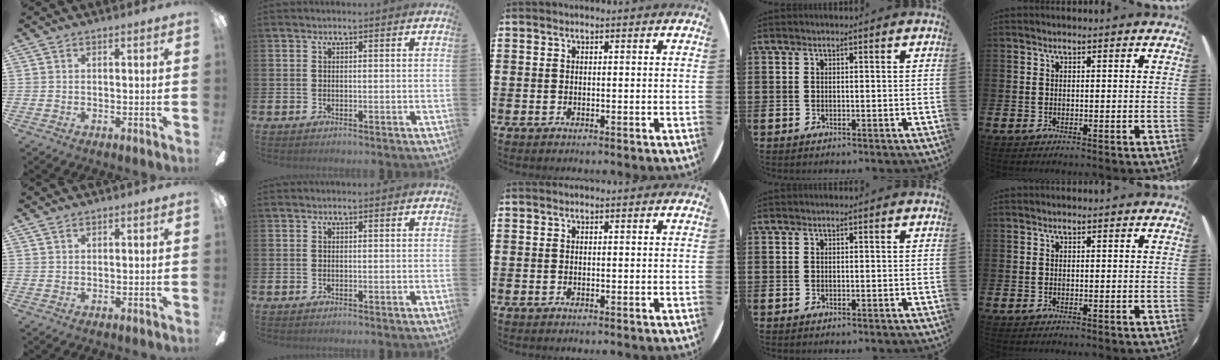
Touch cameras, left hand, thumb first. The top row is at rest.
{"thumb": {"total": 1.2, "force": [0.9, 0.6, 0.4], "torque": [-0.009, 0.001, 0.018]}}